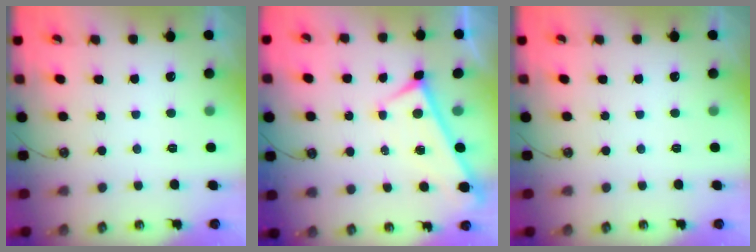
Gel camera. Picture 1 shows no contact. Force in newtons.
{"total": 0.0}
{"total": 0.0}